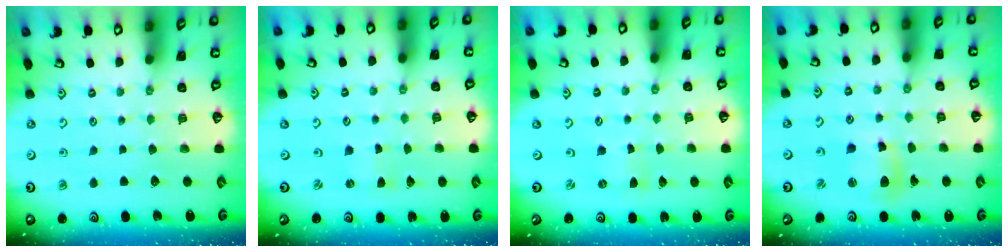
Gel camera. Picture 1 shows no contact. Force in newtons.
{"total": 0.9, "press": 0.9, "slide": 0.2}
{"total": 0.0}
{"total": 10.4, "press": 10.3, "slide": 1.4}